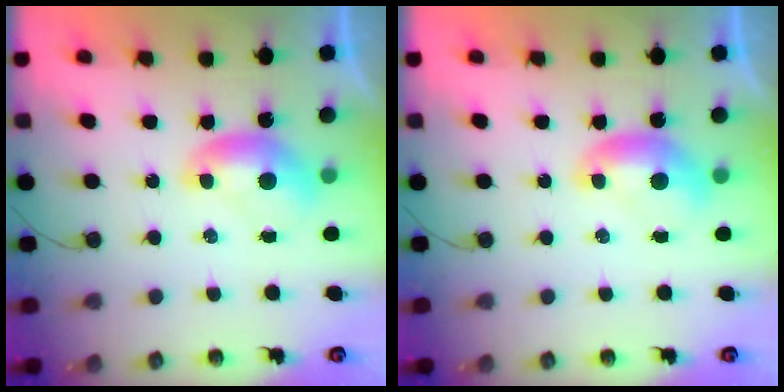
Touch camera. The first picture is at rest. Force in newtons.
{"total": 0.0}